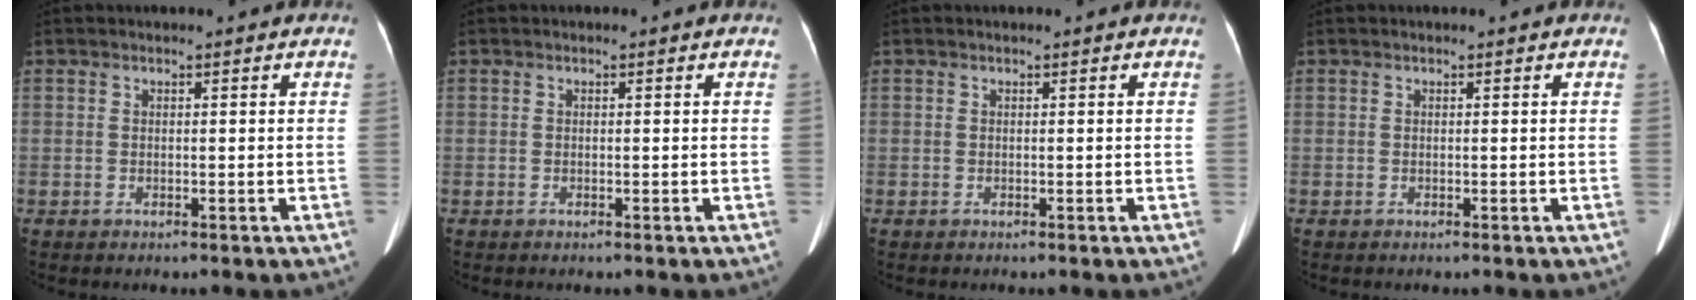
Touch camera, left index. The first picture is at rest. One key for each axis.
{"total": 0.0}
{"total": 0.0}
{"total": 0.0}